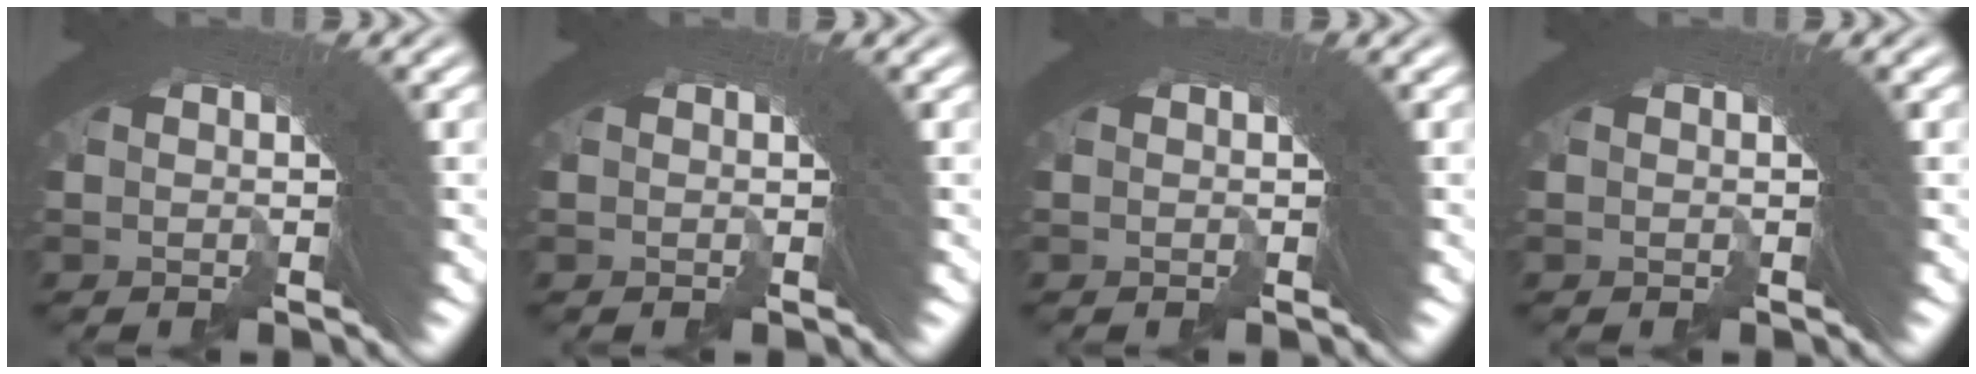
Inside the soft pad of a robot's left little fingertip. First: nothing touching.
{"total": 0.0}
{"total": 0.0}
{"total": 0.0}